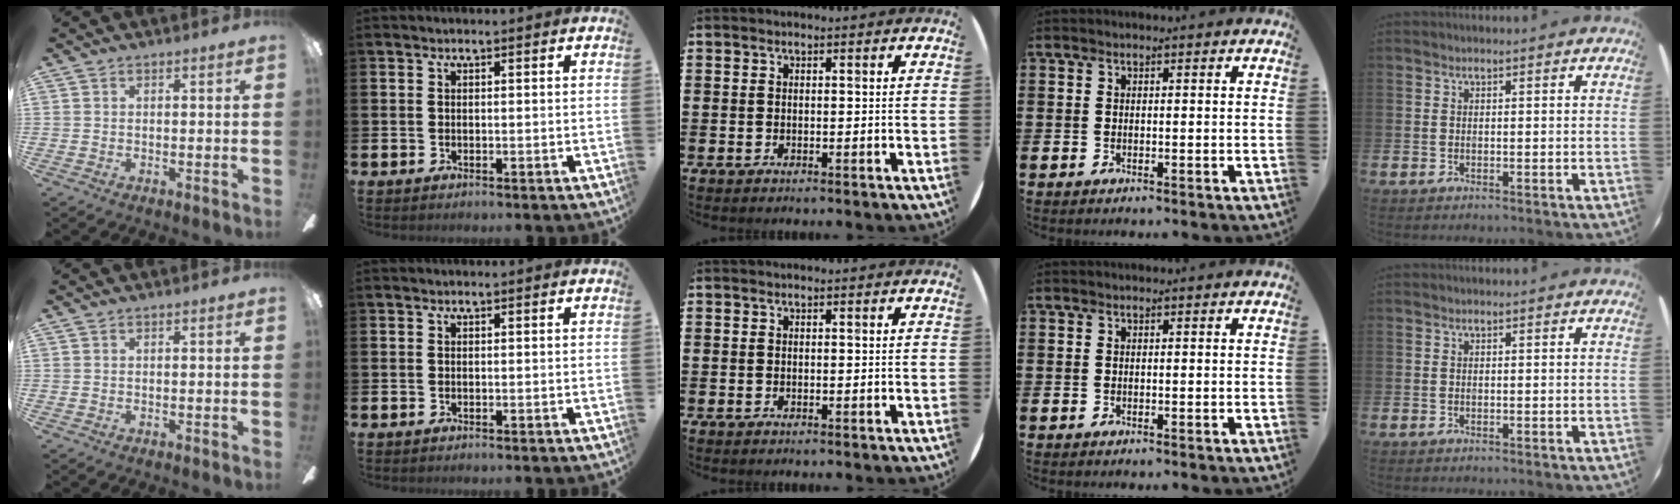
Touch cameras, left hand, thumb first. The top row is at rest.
{}